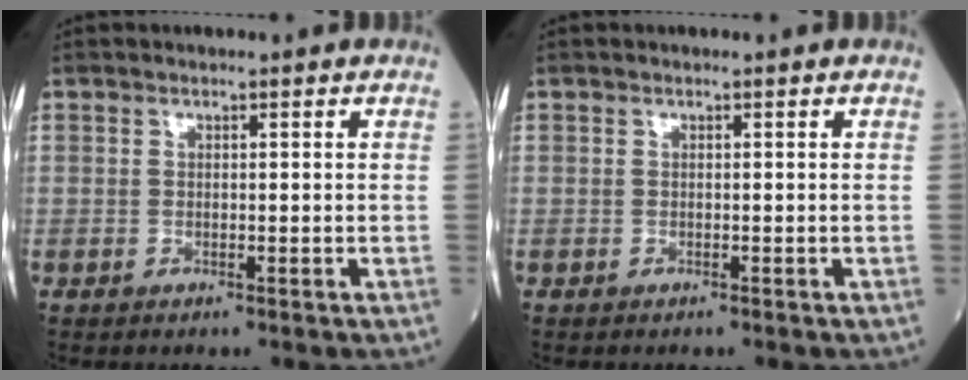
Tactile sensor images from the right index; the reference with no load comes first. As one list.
[{"total": 0.0}]